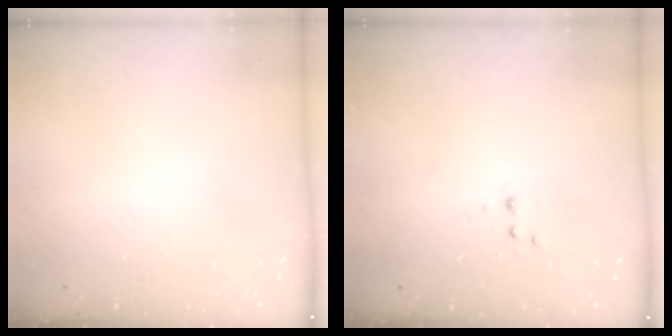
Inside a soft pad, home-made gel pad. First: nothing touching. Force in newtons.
{"total": 3.7, "press": 3.5, "slide": 1.1}